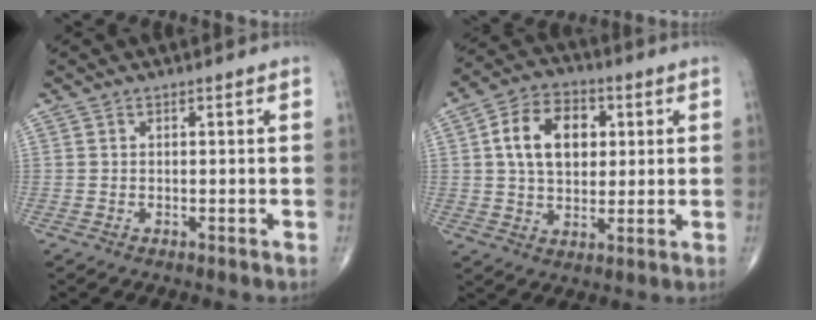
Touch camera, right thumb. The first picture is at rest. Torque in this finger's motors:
{"motor_torque": [-0.25, 0.59, 0.24, 0.06, 0.11]}